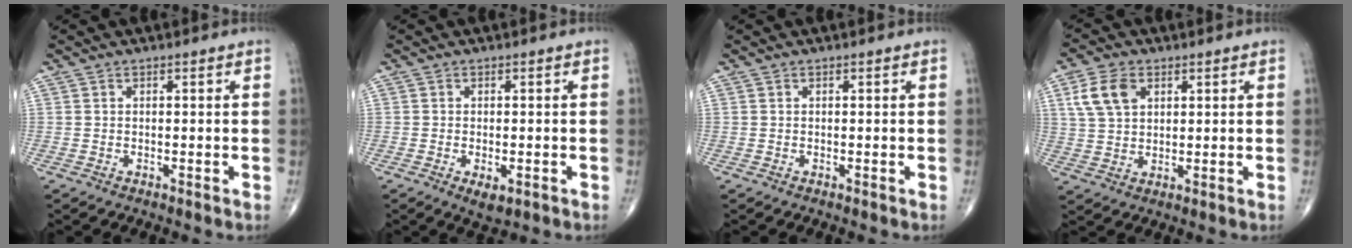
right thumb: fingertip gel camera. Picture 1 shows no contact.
{"total": 3.2, "force": [-1.2, 1.5, 2.6], "torque": [-0.041, -0.005, -0.014]}
{"total": 0.0}
{"total": 7.4, "force": [2.9, 4.9, 4.8], "torque": [-0.090, -0.002, 0.057]}